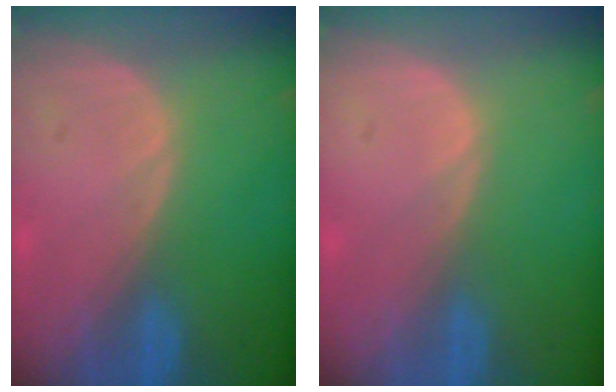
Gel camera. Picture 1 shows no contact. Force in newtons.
{"total": 0.0}